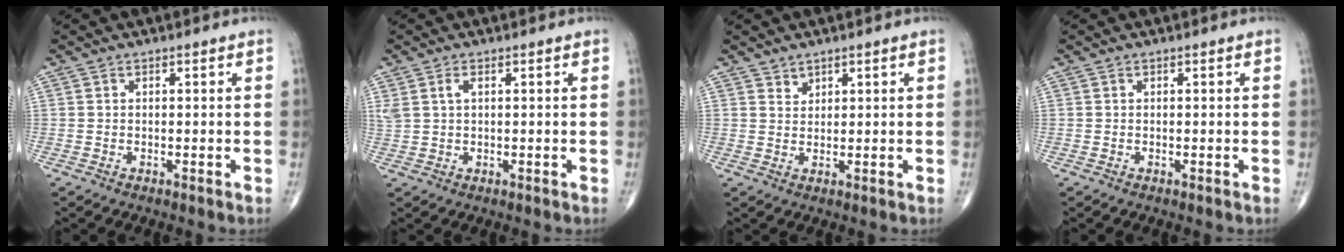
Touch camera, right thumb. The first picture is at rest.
{"total": 2.7, "force": [1.1, 1.4, 2.1], "torque": [-0.057, 0.010, 0.027]}
{"total": 1.6, "force": [1.3, 0.9, 0.1], "torque": [0.011, -0.010, 0.021]}
{"total": 0.0}